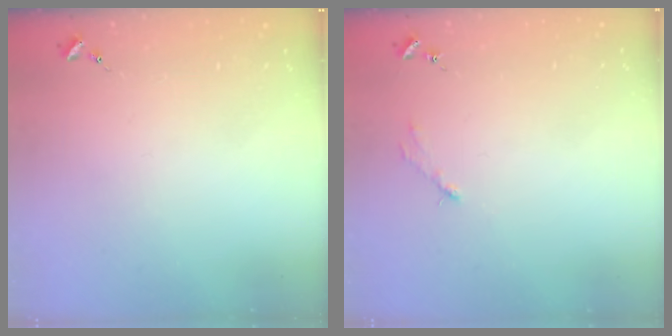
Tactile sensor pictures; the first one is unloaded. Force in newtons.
{"total": 2.6, "press": 2.6, "slide": 0.3}